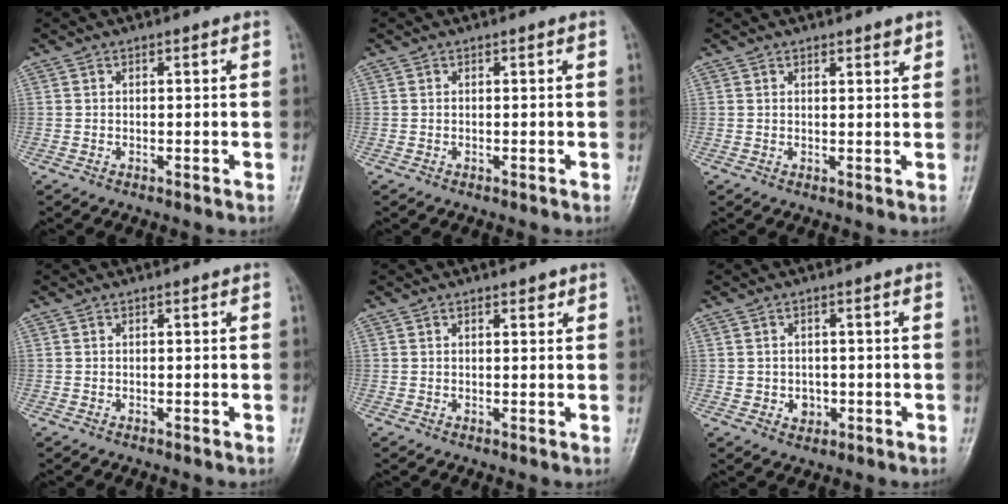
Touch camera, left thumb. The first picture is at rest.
{"total": 0.0}
{"total": 2.0, "force": [1.5, 0.7, 1.1], "torque": [-0.006, -0.008, 0.020]}
{"total": 0.0}
{"total": 1.9, "force": [1.2, 0.8, 1.2], "torque": [-0.009, -0.004, 0.015]}
{"total": 3.0, "force": [-0.5, 2.6, 1.4], "torque": [-0.007, 0.003, -0.001]}